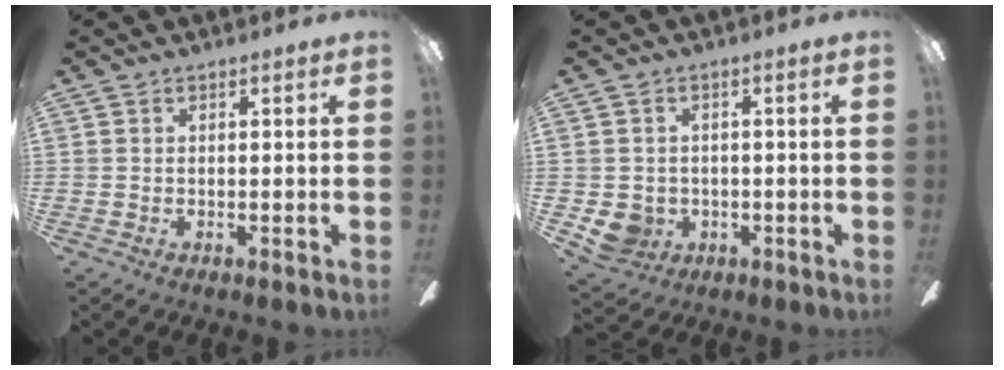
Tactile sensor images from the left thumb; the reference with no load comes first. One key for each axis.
{"total": 5.6, "fx": -1.2, "fy": 5.3, "fz": 1.5, "tx": -0.046, "ty": 0.004, "tz": -0.022}